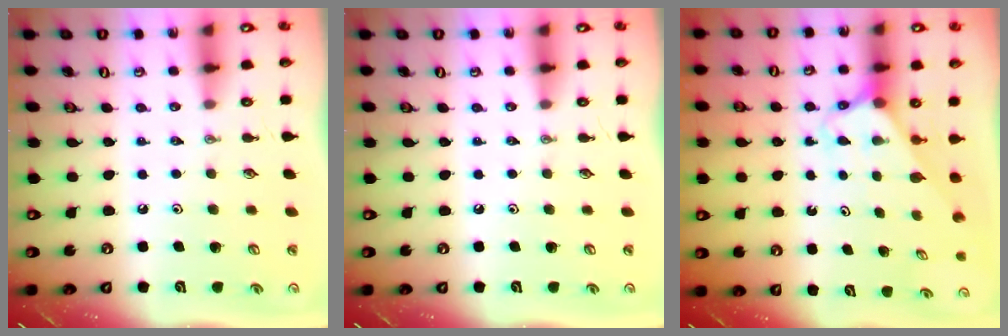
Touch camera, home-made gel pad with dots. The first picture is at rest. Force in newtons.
{"total": 0.0}
{"total": 2.6, "press": 2.6, "slide": 0.2}